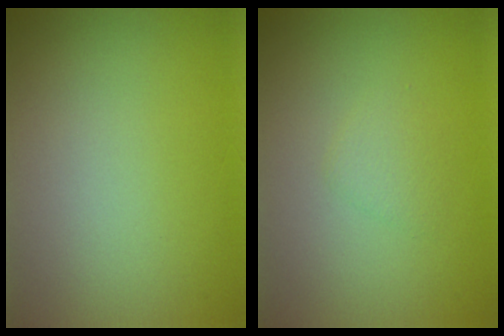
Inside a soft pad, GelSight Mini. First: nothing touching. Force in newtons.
{"total": 1.1, "press": 1.1, "slide": 0.0}